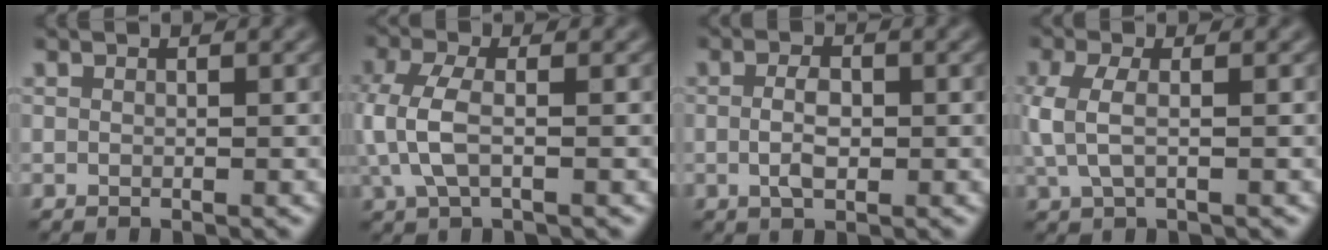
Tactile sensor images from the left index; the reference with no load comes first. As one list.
[{"total": 3.9, "force": [-0.2, 1.8, 3.5], "torque": [-0.090, 0.003, -0.008]}, {"total": 2.5, "force": [-0.2, 1.2, 2.1], "torque": [-0.046, 0.000, -0.006]}, {"total": 2.9, "force": [0.1, 1.2, 2.6], "torque": [-0.068, 0.002, 0.000]}]